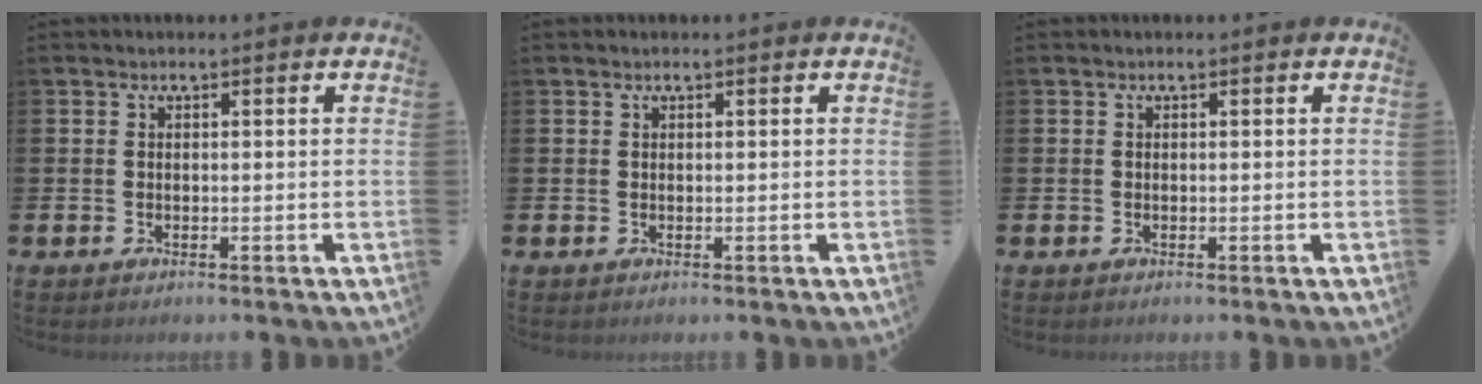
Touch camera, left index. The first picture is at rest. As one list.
[{"total": 0.0}, {"total": 0.0}]